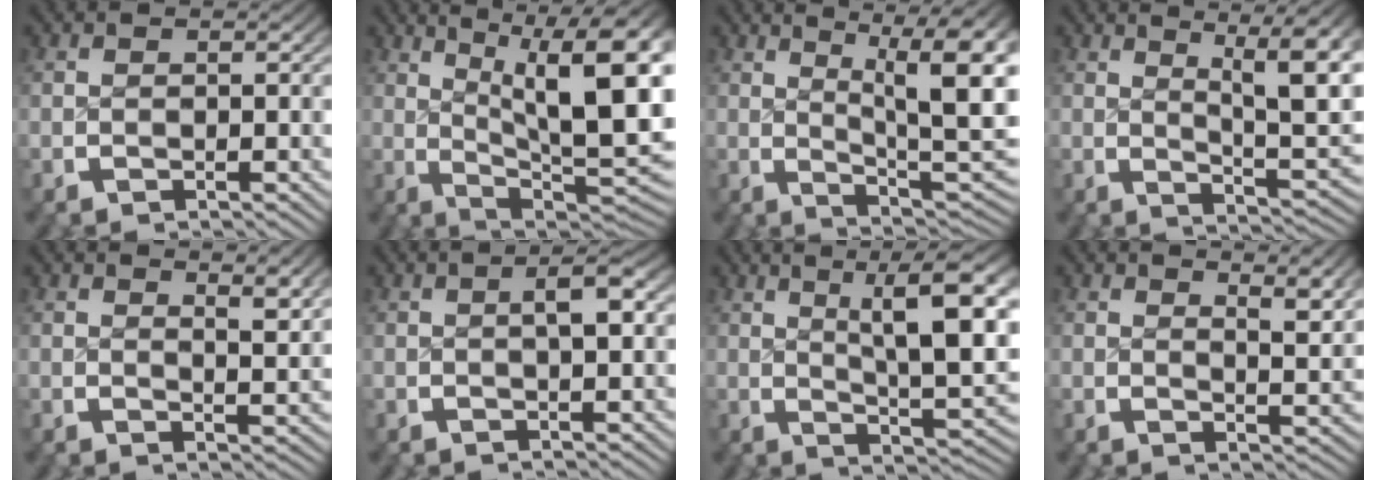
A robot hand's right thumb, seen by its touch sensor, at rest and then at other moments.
{"total": 13.4, "force": [2.8, 7.6, 10.7], "torque": [-0.152, -0.025, 0.052]}
{"total": 10.2, "force": [1.9, 4.9, 8.8], "torque": [-0.119, -0.024, 0.038]}
{"total": 8.6, "force": [2.3, 3.7, 7.4], "torque": [-0.092, -0.013, 0.038]}
{"total": 2.7, "force": [1.6, 0.4, 2.1], "torque": [-0.027, -0.009, 0.028]}
{"total": 2.7, "force": [0.3, 0.9, 2.5], "torque": [-0.036, 0.009, 0.002]}
{"total": 10.4, "force": [2.3, 4.4, 9.1], "torque": [-0.116, -0.007, 0.038]}
{"total": 3.4, "force": [1.9, 0.8, 2.7], "torque": [-0.034, -0.010, 0.033]}